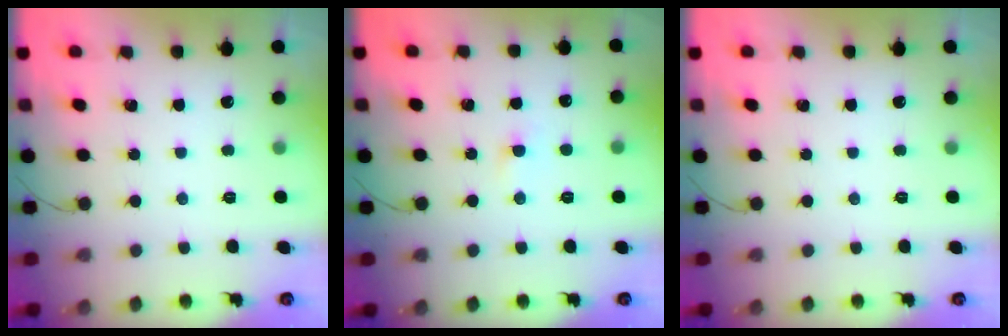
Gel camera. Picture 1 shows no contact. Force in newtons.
{"total": 1.7, "press": 1.5, "slide": 0.8}
{"total": 0.0}